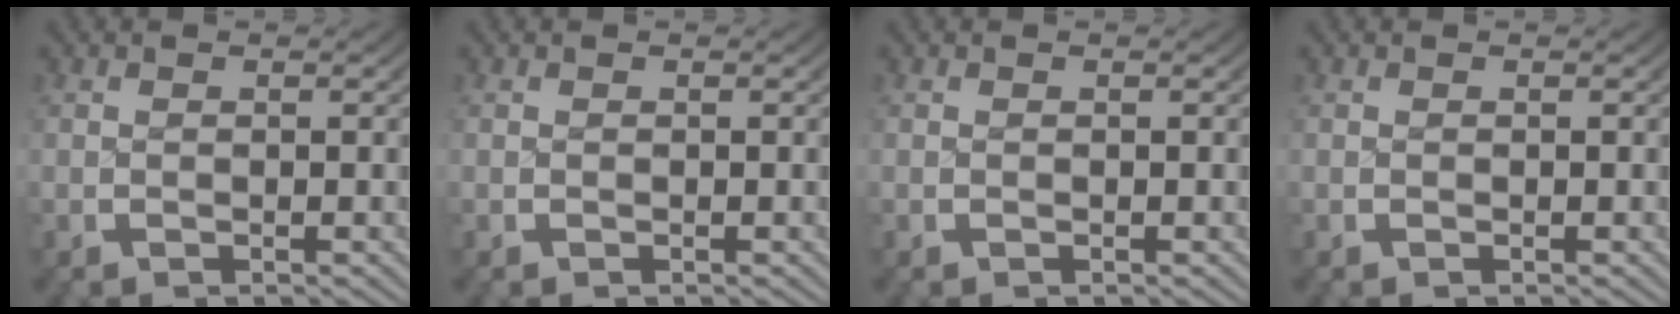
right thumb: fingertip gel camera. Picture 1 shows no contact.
{"total": 0.0}
{"total": 0.0}
{"total": 0.0}